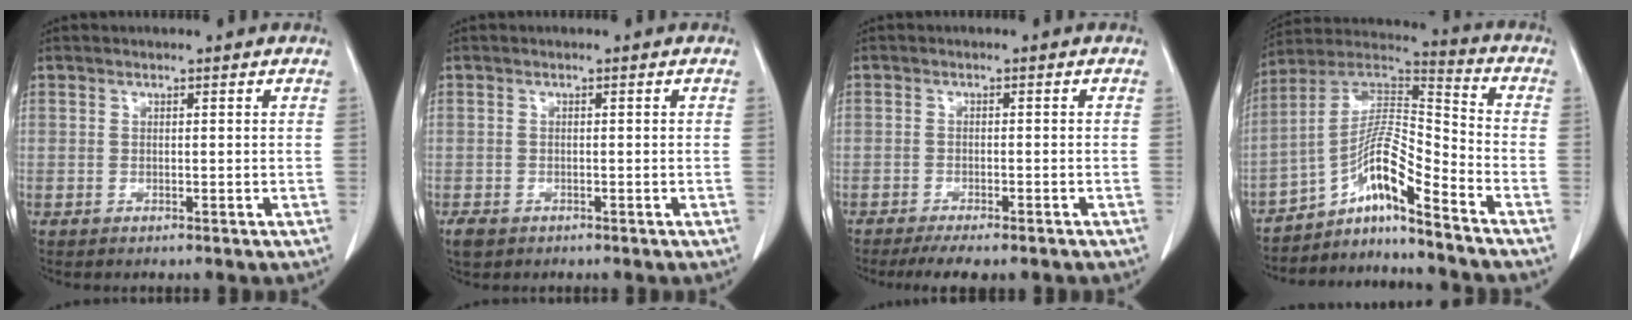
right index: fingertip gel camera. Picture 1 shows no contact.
{"total": 1.8, "force": [-1.2, 1.1, 0.8], "torque": [-0.021, -0.002, -0.015]}
{"total": 6.6, "force": [-5.4, 1.2, 3.6], "torque": [-0.043, -0.008, -0.078]}
{"total": 11.9, "force": [-7.8, 0.6, 8.9], "torque": [-0.166, 0.024, -0.140]}